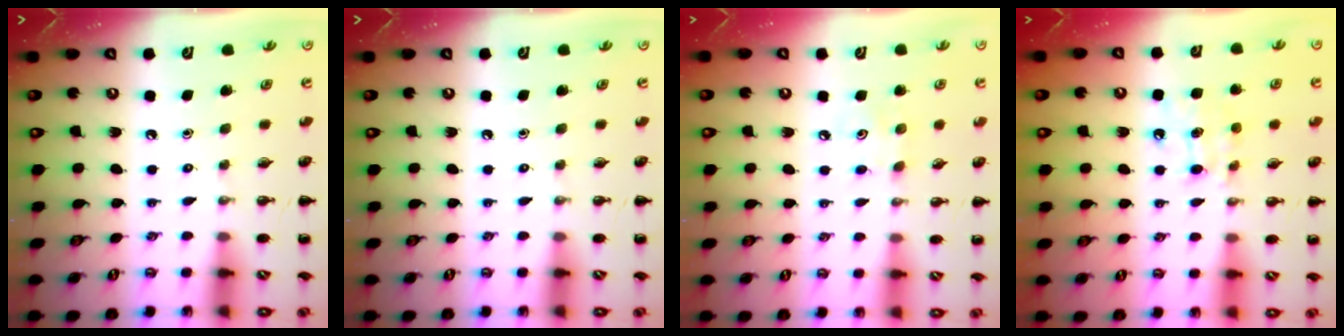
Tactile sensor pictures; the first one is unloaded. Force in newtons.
{"total": 0.0}
{"total": 4.4, "press": 4.3, "slide": 0.9}
{"total": 7.1, "press": 7.0, "slide": 1.0}